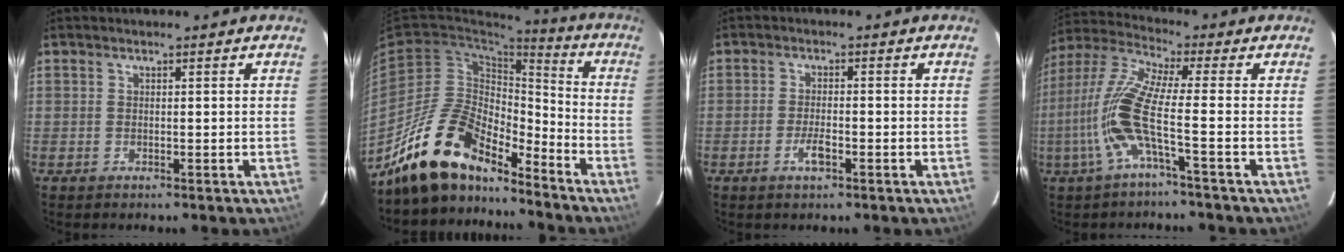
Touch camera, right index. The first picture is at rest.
{"total": 16.5, "force": [-13.9, 5.8, 6.9], "torque": [-0.137, 0.015, -0.251]}
{"total": 3.2, "force": [-1.6, 1.0, 2.6], "torque": [-0.057, -0.001, -0.031]}
{"total": 11.4, "force": [-3.1, 0.0, 11.0], "torque": [-0.235, 0.000, -0.064]}